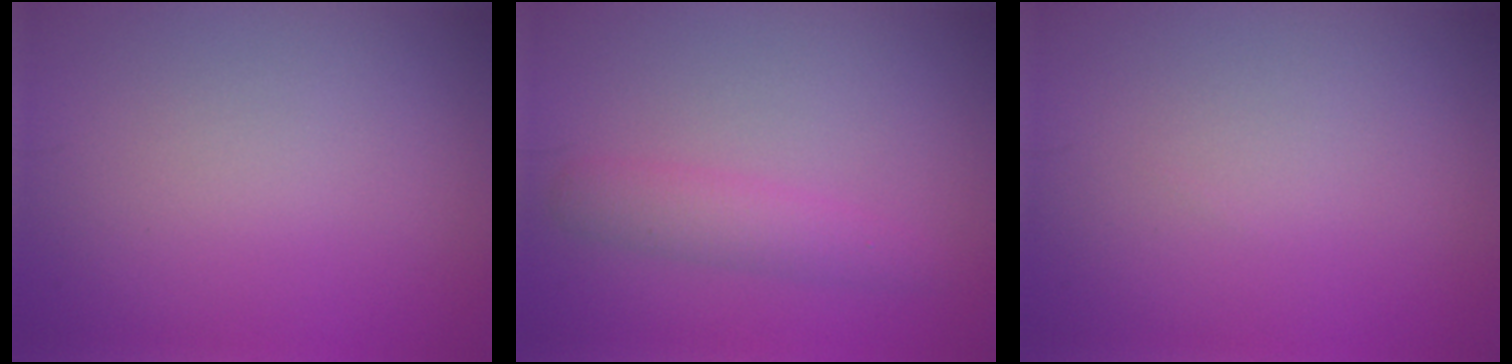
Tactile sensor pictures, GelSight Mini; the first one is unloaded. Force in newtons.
{"total": 2.5, "press": 2.5, "slide": 0.0}
{"total": 0.0}